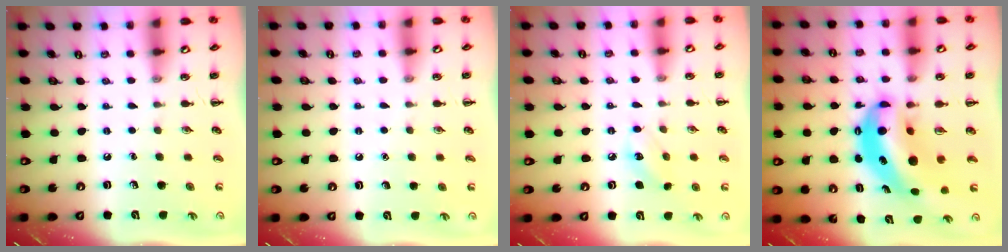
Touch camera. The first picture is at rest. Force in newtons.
{"total": 1.4, "press": 1.4, "slide": 0.1}
{"total": 7.0, "press": 6.9, "slide": 1.5}
{"total": 10.2, "press": 9.9, "slide": 2.4}